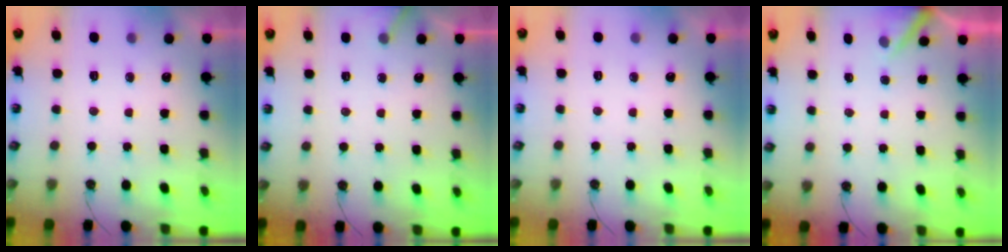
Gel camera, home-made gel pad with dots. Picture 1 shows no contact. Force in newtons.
{"total": 2.7, "press": 2.7, "slide": 0.2}
{"total": 0.0}
{"total": 3.3, "press": 3.2, "slide": 0.3}